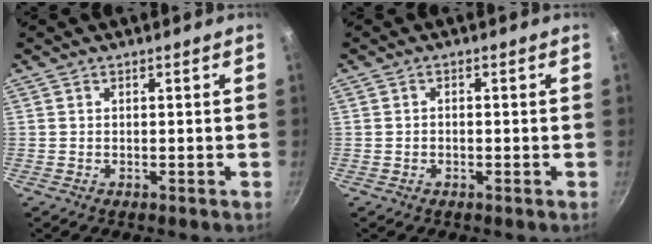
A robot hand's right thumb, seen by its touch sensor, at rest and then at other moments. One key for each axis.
{"total": 1.0, "fx": -0.3, "fy": 0.7, "fz": 0.6, "tx": -0.016, "ty": 0.007, "tz": -0.007}